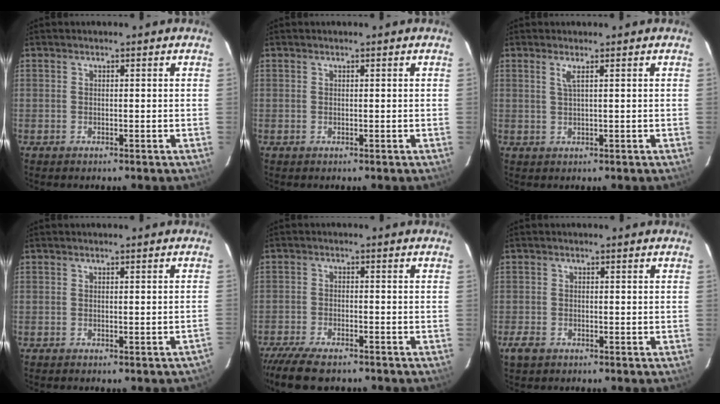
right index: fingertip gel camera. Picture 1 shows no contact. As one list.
[{"total": 0.0}, {"total": 1.4, "force": [0.6, -0.4, 1.3], "torque": [-0.025, 0.000, 0.012]}, {"total": 2.3, "force": [-2.0, 0.3, 1.2], "torque": [-0.018, -0.003, -0.025]}, {"total": 9.5, "force": [-8.1, 2.5, 4.3], "torque": [-0.110, -0.031, -0.142]}, {"total": 2.6, "force": [-1.7, 1.7, 1.1], "torque": [-0.025, -0.003, -0.031]}]